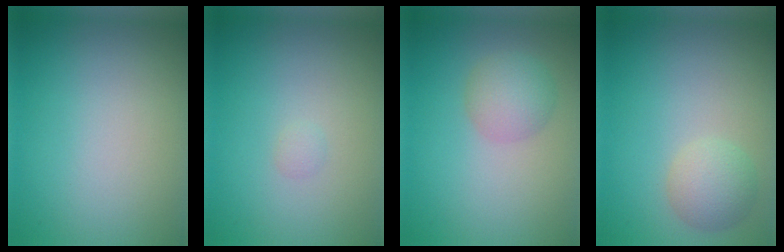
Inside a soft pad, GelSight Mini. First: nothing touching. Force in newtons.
{"total": 0.5, "press": 0.5, "slide": 0.1}
{"total": 2.9, "press": 2.9, "slide": 0.2}
{"total": 2.7, "press": 2.7, "slide": 0.1}